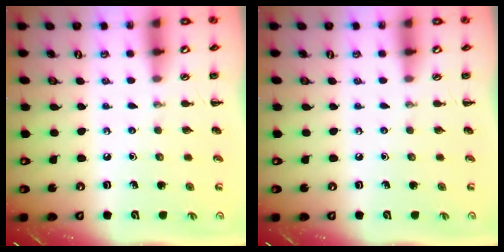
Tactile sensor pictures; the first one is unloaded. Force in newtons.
{"total": 0.0}